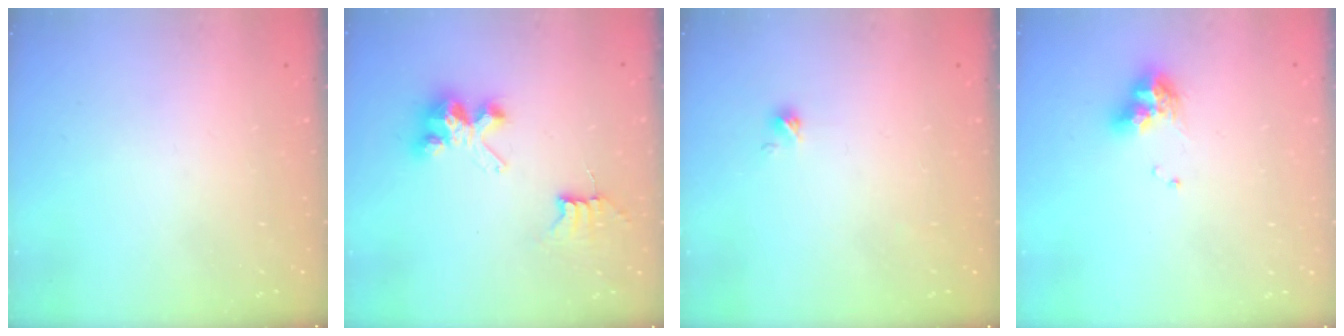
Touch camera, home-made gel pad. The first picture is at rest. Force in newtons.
{"total": 7.5, "press": 7.5, "slide": 0.5}
{"total": 0.0}
{"total": 8.3, "press": 8.3, "slide": 0.8}